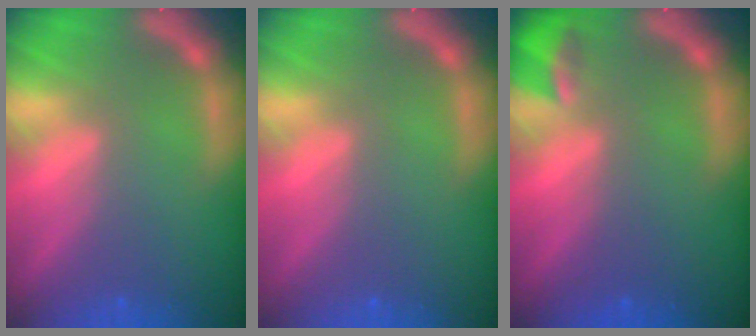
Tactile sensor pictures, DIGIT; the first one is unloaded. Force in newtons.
{"total": 0.0}
{"total": 2.4}